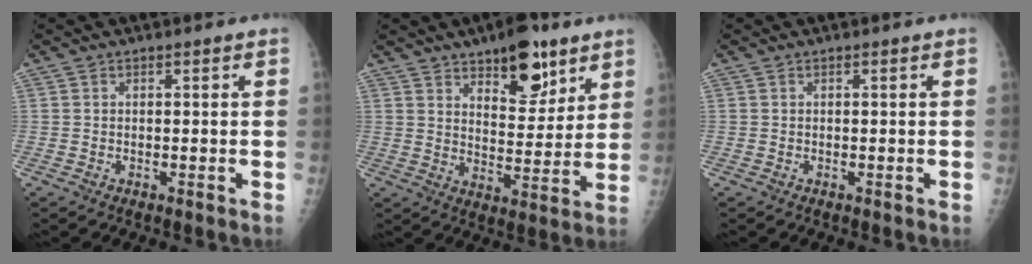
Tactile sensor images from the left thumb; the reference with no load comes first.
{"total": 13.1, "force": [8.3, 5.9, 8.2], "torque": [-0.077, -0.049, 0.126]}
{"total": 0.0}